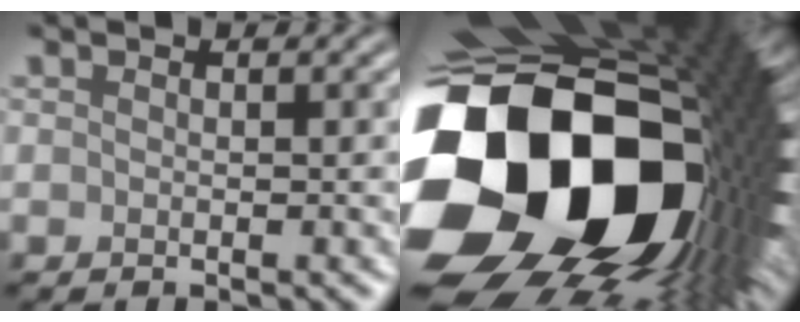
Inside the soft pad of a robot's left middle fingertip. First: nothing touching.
{"total": 22.1, "force": [-3.3, 14.9, 15.9], "torque": [-0.336, -0.081, -0.023]}